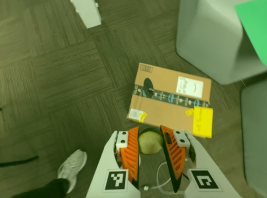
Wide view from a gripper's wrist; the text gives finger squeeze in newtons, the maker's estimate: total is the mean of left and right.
{"total": 11.1, "left": 12.2, "right": 10.1}